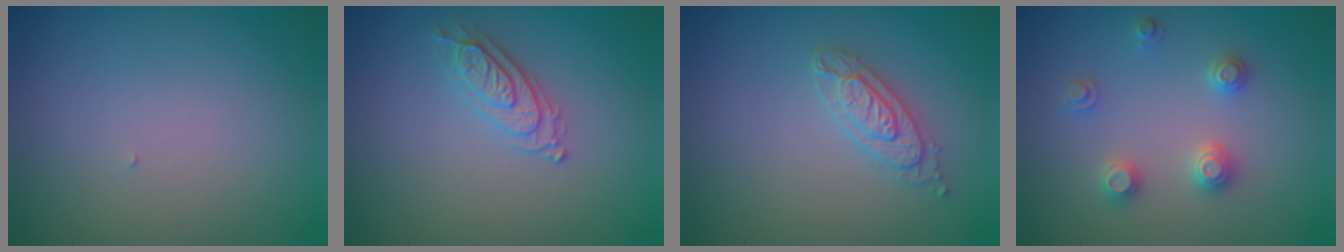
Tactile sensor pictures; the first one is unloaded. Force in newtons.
{"total": 2.2, "press": 2.2, "slide": 0.4}
{"total": 2.5, "press": 2.4, "slide": 0.2}
{"total": 2.5, "press": 2.5, "slide": 0.3}